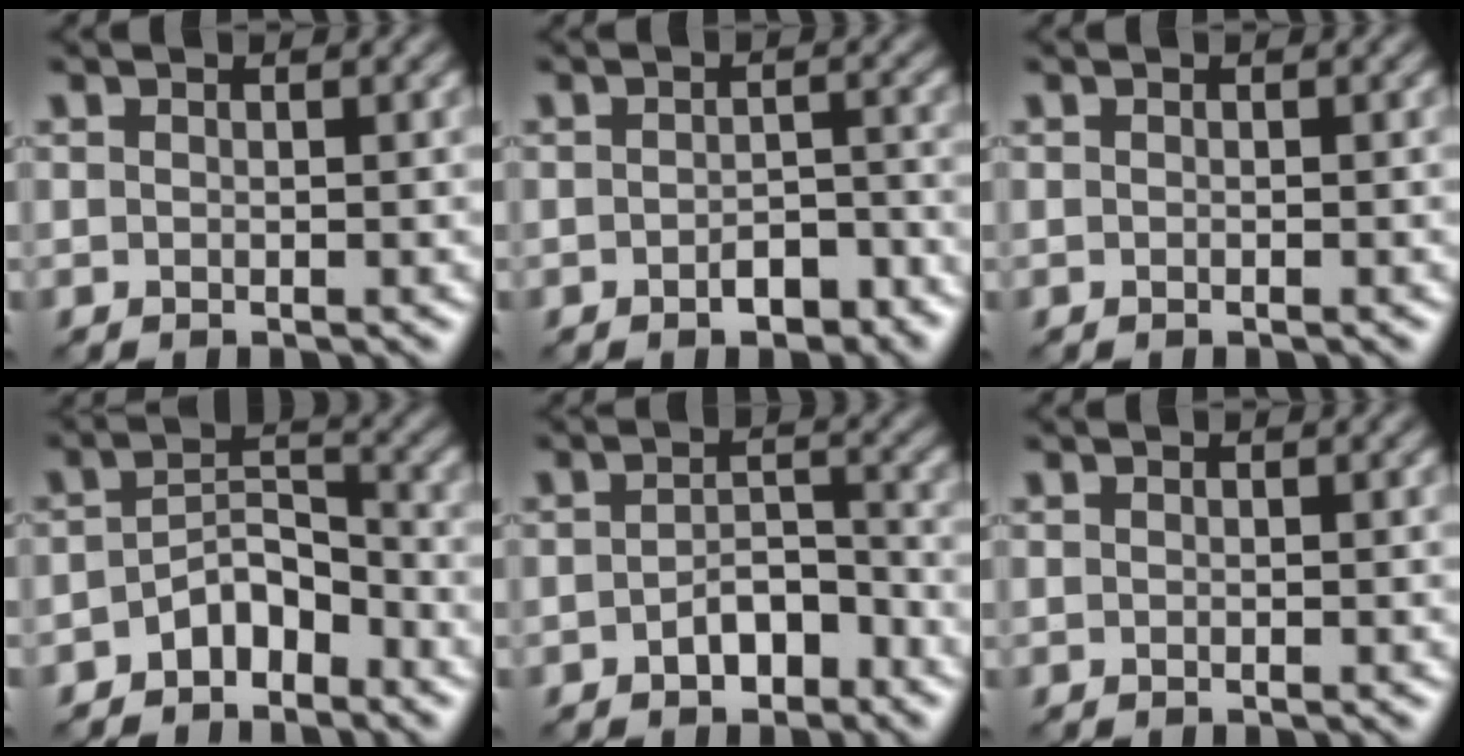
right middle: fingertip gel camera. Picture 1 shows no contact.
{"total": 2.9, "force": [-1.6, 1.5, 1.9], "torque": [-0.030, 0.003, -0.022]}
{"total": 0.0}
{"total": 3.7, "force": [-2.3, 1.9, 2.1], "torque": [-0.035, 0.013, -0.042]}
{"total": 3.3, "force": [-1.7, 1.8, 2.2], "torque": [-0.034, 0.009, -0.027]}
{"total": 0.0}